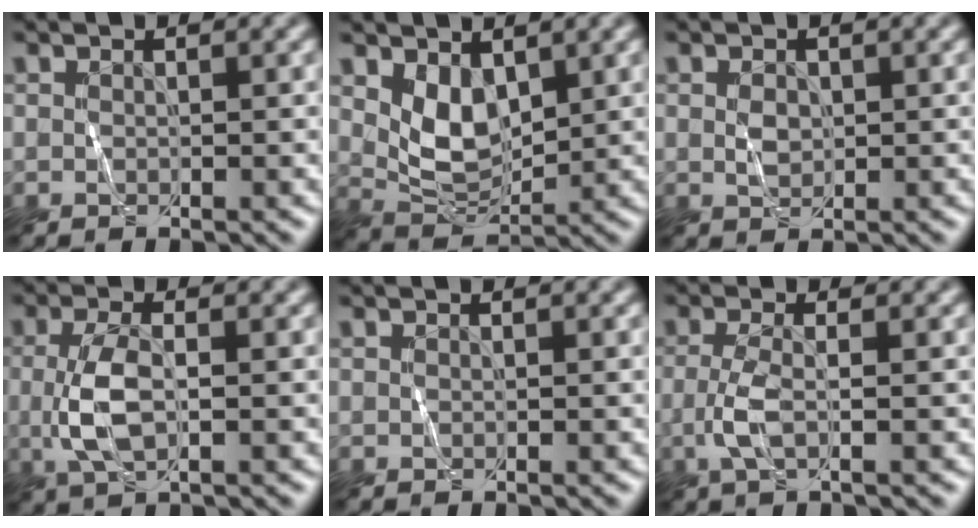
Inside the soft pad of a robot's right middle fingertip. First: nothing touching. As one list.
[{"total": 3.7, "force": [1.6, 2.2, 2.4], "torque": [-0.056, -0.008, 0.039]}, {"total": 1.1, "force": [0.2, 0.9, 0.6], "torque": [-0.019, 0.001, 0.006]}, {"total": 3.6, "force": [-0.1, 1.6, 3.2], "torque": [-0.084, 0.001, -0.002]}, {"total": 0.0}, {"total": 2.3, "force": [-0.5, 0.7, 2.1], "torque": [-0.057, 0.000, -0.014]}]